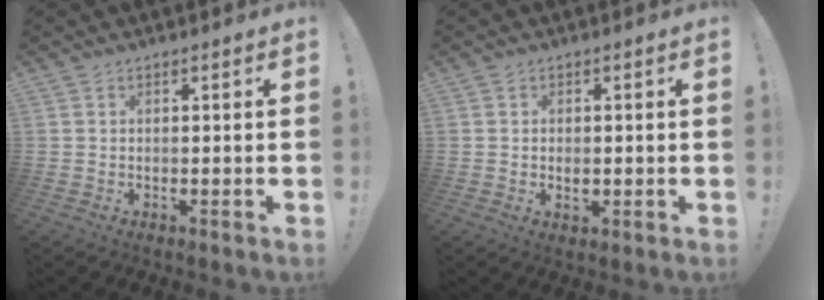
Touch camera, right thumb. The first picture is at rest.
{"total": 2.0, "force": [-0.3, 1.5, 1.3], "torque": [-0.015, 0.001, -0.006]}